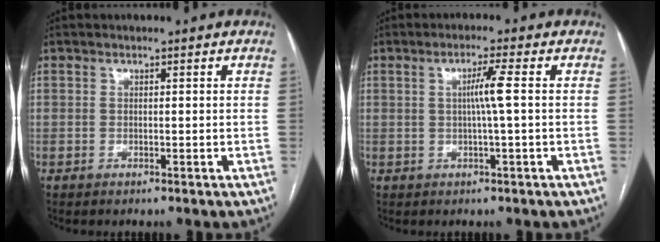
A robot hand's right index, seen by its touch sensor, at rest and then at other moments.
{"total": 3.6, "force": [0.3, -0.7, 3.5], "torque": [-0.065, 0.002, 0.005]}